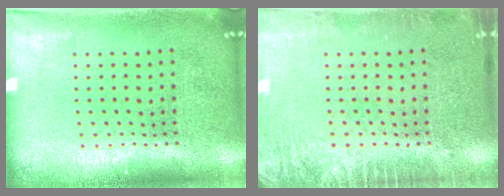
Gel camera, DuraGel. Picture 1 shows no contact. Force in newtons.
{"total": 2.3, "press": 2.2, "slide": 0.2}